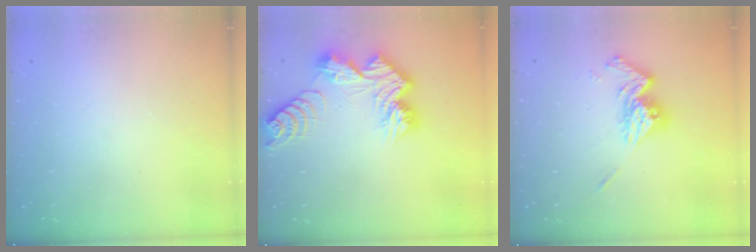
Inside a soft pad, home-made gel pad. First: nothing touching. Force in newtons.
{"total": 13.3, "press": 13.3, "slide": 1.3}
{"total": 13.5, "press": 13.4, "slide": 1.2}